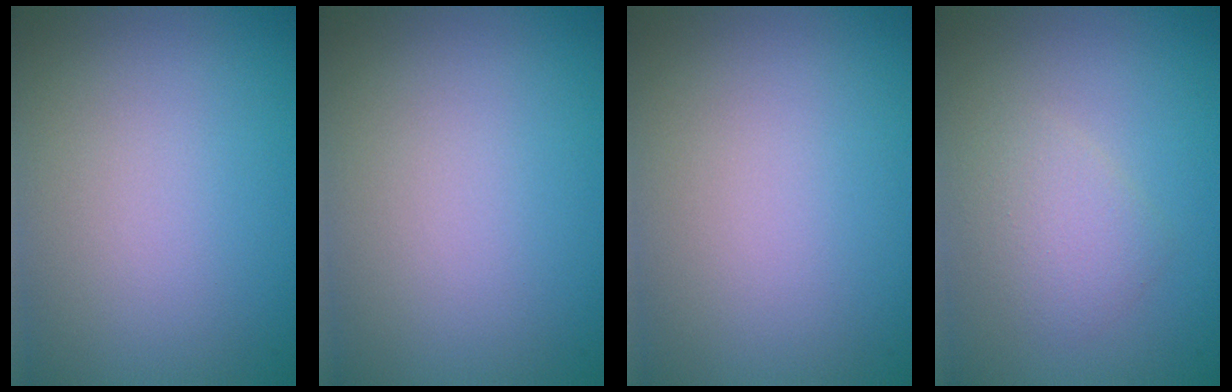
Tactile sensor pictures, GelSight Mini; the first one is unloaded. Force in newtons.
{"total": 0.0}
{"total": 0.0}
{"total": 2.3, "press": 2.3, "slide": 0.0}